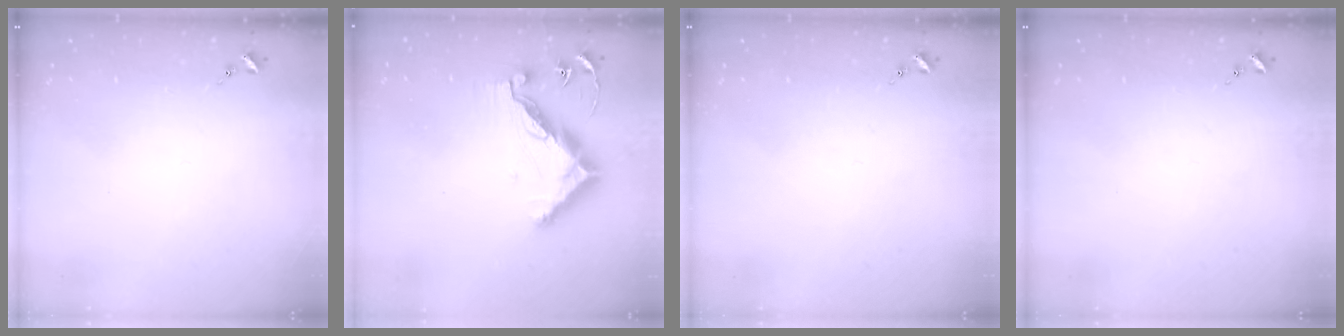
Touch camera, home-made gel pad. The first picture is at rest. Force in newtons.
{"total": 12.8, "press": 12.8, "slide": 0.5}
{"total": 0.0}
{"total": 0.0}